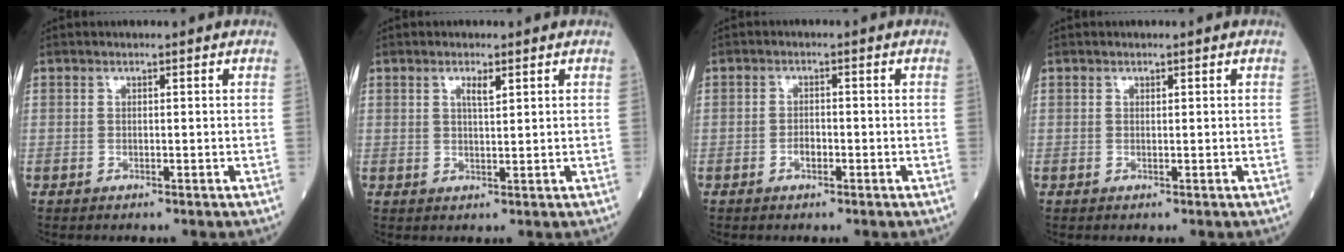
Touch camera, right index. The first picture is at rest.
{"total": 2.1, "force": [1.2, 0.2, 1.7], "torque": [-0.033, -0.001, 0.021]}
{"total": 1.7, "force": [-0.7, 0.8, 1.2], "torque": [-0.023, 0.003, -0.009]}
{"total": 0.0}